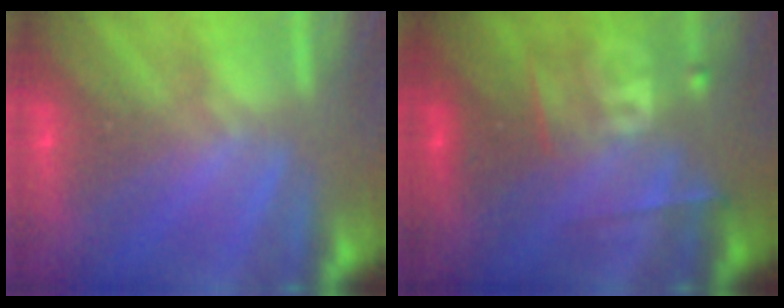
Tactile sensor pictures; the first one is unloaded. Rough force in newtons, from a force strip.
{"total": 2.4}